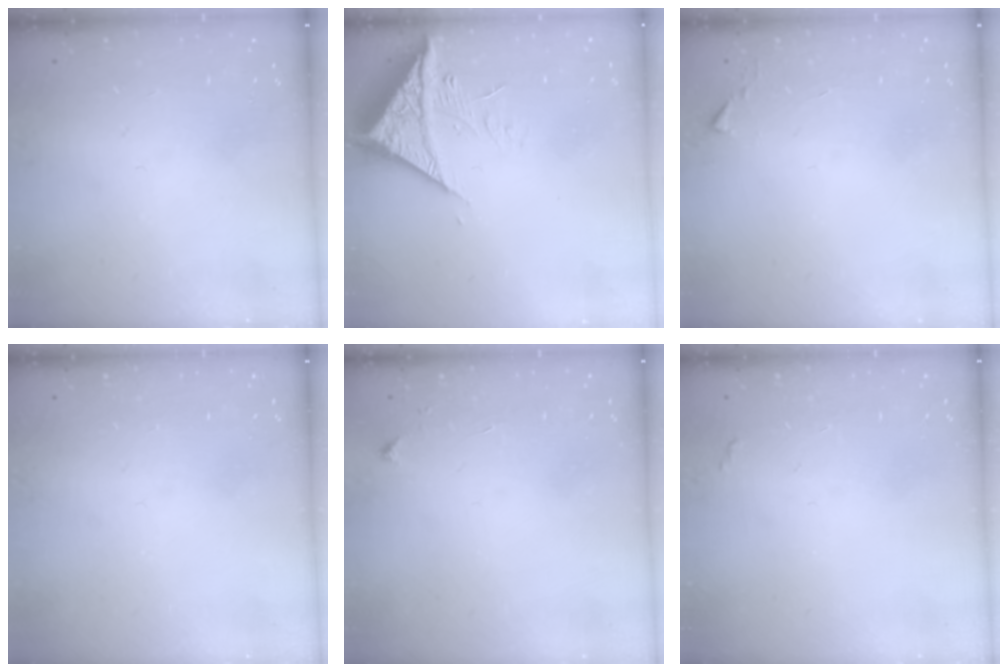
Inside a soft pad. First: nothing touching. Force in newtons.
{"total": 10.4, "press": 10.3, "slide": 1.4}
{"total": 1.1, "press": 1.1, "slide": 0.1}
{"total": 0.0}
{"total": 3.9, "press": 3.8, "slide": 0.6}
{"total": 2.8, "press": 2.8, "slide": 0.4}